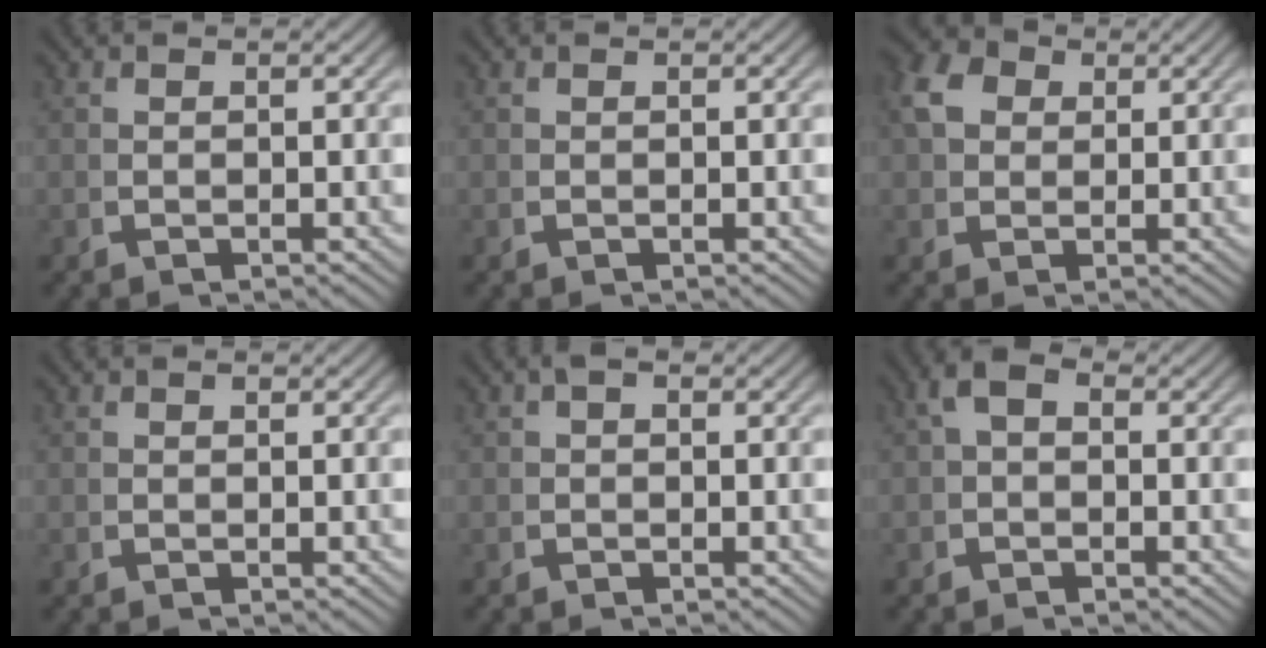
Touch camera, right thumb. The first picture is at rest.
{"total": 0.0}
{"total": 5.2, "force": [2.0, 4.1, 2.6], "torque": [-0.066, -0.005, 0.037]}
{"total": 0.0}
{"total": 0.7, "force": [0.1, 0.4, 0.6], "torque": [-0.009, 0.001, 0.000]}
{"total": 1.8, "force": [0.4, 1.1, 1.4], "torque": [-0.027, 0.005, 0.004]}